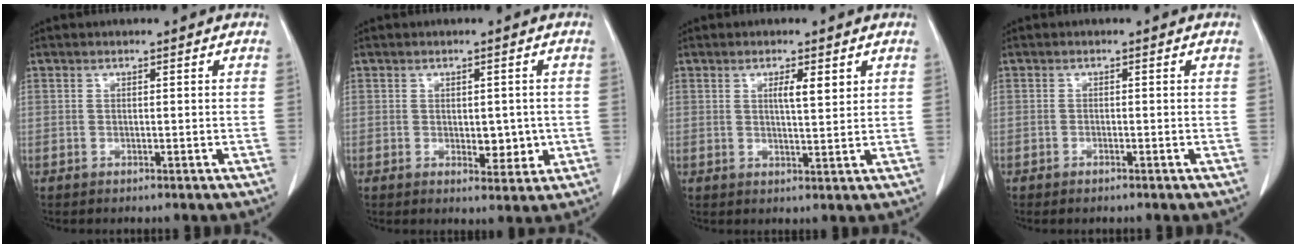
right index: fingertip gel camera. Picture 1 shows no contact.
{"total": 3.8, "force": [-0.2, 2.2, 3.1], "torque": [-0.031, -0.002, 0.008]}
{"total": 3.3, "force": [1.4, 0.6, 2.9], "torque": [-0.051, -0.001, 0.022]}
{"total": 0.9, "force": [-0.7, 0.2, 0.5], "torque": [-0.015, -0.001, -0.009]}